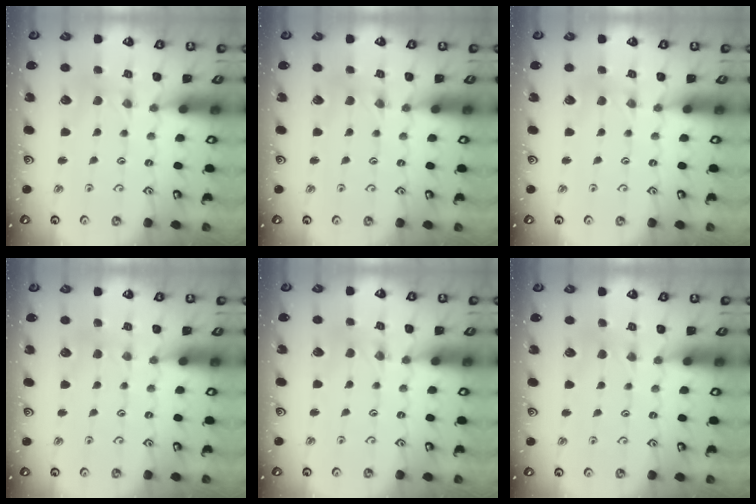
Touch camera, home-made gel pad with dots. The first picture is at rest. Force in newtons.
{"total": 0.0}
{"total": 1.0, "press": 1.0, "slide": 0.2}
{"total": 2.5, "press": 2.5, "slide": 0.4}
{"total": 0.0}
{"total": 2.9, "press": 2.9, "slide": 0.6}